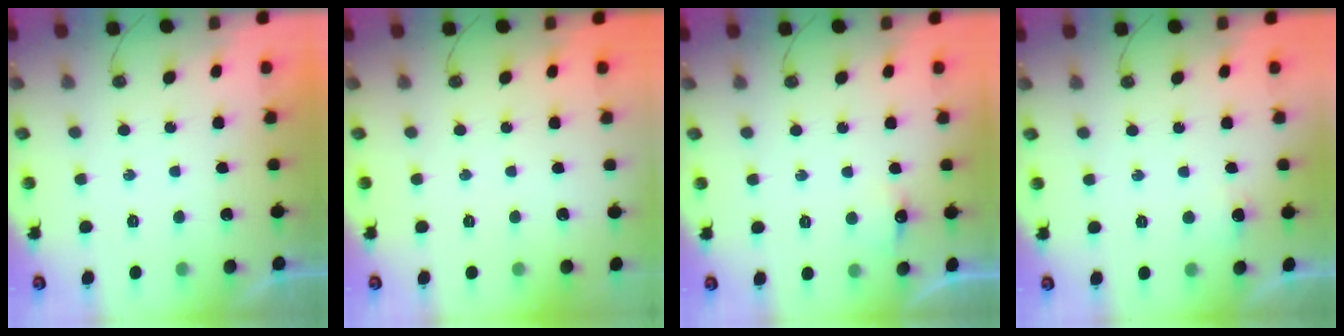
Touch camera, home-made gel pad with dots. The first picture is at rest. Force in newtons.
{"total": 0.0}
{"total": 4.9, "press": 4.8, "slide": 1.0}
{"total": 3.9, "press": 3.8, "slide": 1.0}